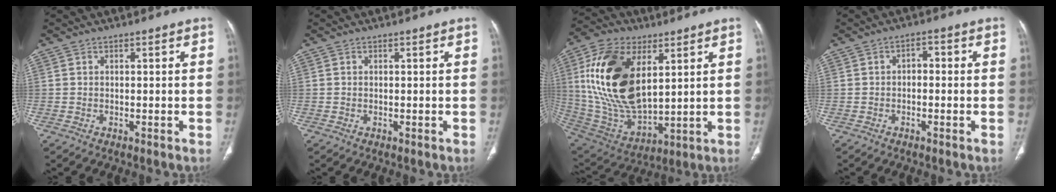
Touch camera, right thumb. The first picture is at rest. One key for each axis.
{"total": 0.0}
{"total": 23.0, "fx": 6.5, "fy": 12.5, "fz": 18.2, "tx": -0.345, "ty": -0.029, "tz": 0.128}
{"total": 2.3, "fx": -0.3, "fy": 1.5, "fz": 1.7, "tx": -0.018, "ty": 0.014, "tz": -0.013}